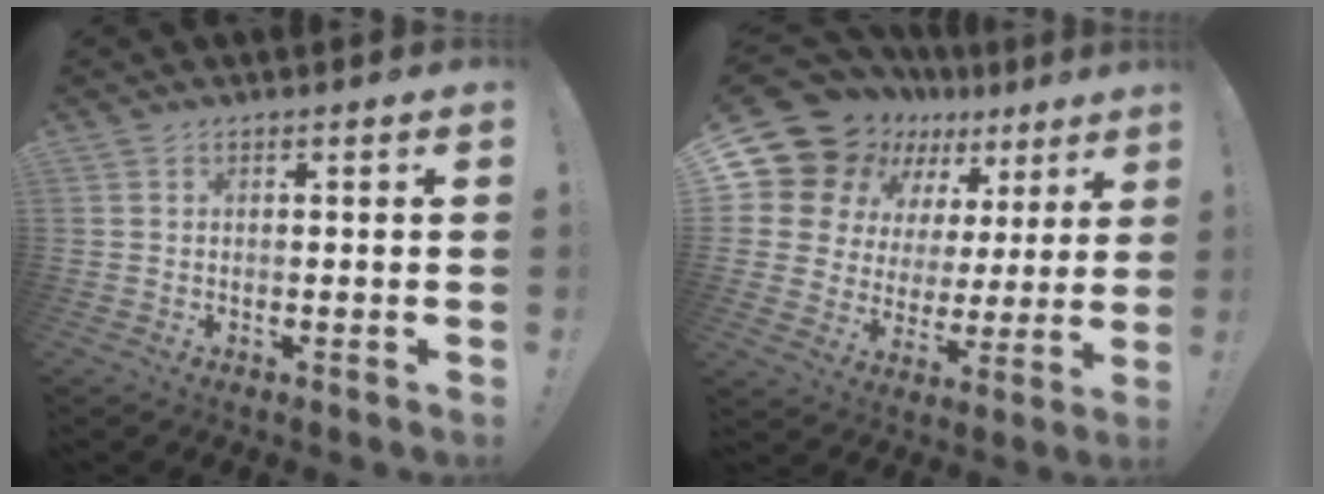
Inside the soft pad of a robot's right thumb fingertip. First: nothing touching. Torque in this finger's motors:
{"motor_torque": [-0.12, 1.03, 0.09, 0.11, 0.12]}